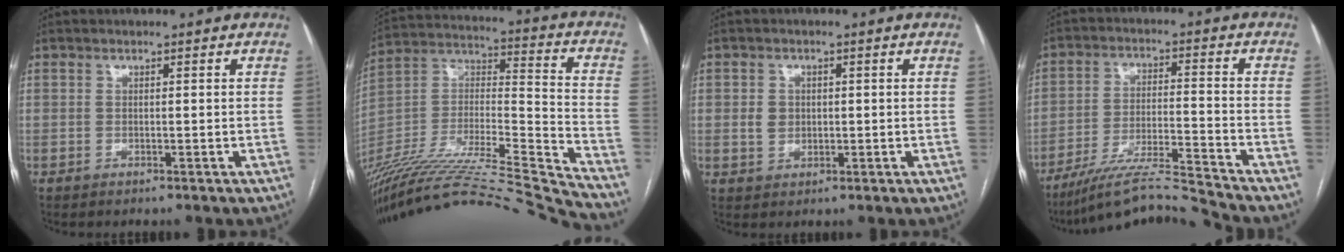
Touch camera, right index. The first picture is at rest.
{"total": 33.4, "force": [-30.3, -1.5, 14.0], "torque": [-0.226, -0.049, -0.485]}
{"total": 2.8, "force": [0.3, 2.5, 1.3], "torque": [-0.025, 0.009, 0.011]}
{"total": 13.3, "force": [-12.4, -3.1, 3.8], "torque": [-0.061, 0.011, -0.223]}